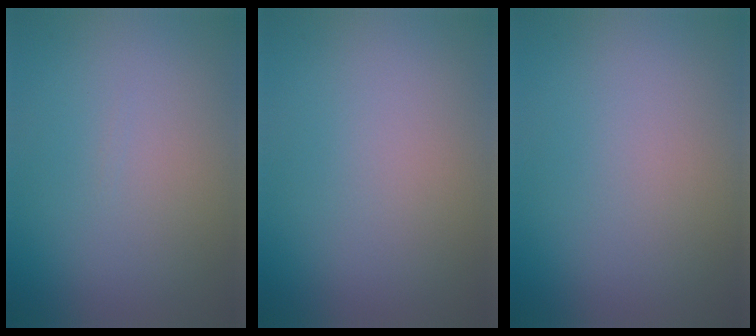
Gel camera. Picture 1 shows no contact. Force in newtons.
{"total": 0.0}
{"total": 0.0}